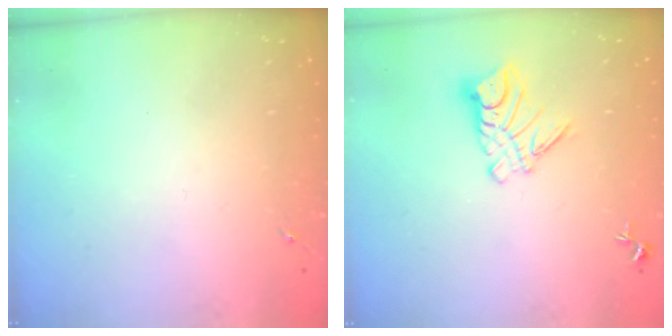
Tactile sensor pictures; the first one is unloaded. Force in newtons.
{"total": 9.7, "press": 9.7, "slide": 0.9}